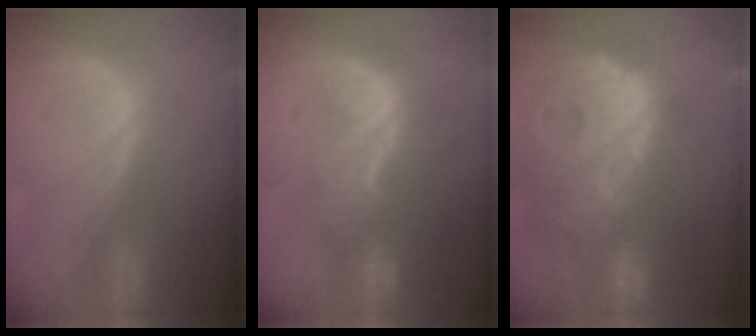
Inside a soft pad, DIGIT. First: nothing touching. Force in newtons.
{"total": 8.4, "press": 8.0, "slide": 2.4}
{"total": 14.8, "press": 12.8, "slide": 7.5}